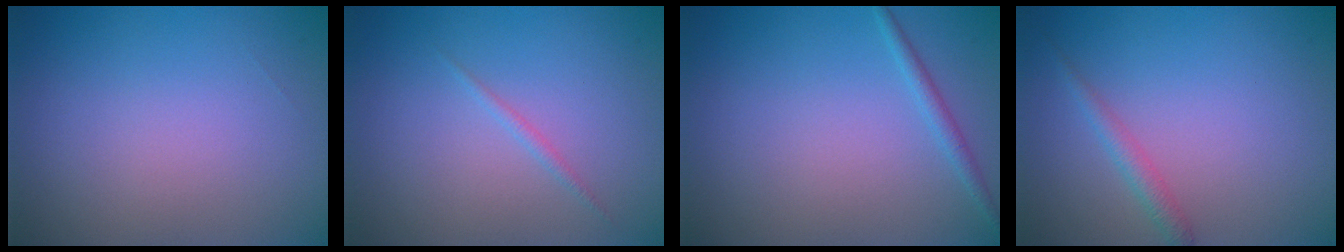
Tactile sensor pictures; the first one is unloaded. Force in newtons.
{"total": 0.6, "press": 0.6, "slide": 0.1}
{"total": 1.2, "press": 1.2, "slide": 0.0}
{"total": 1.4, "press": 1.4, "slide": 0.0}